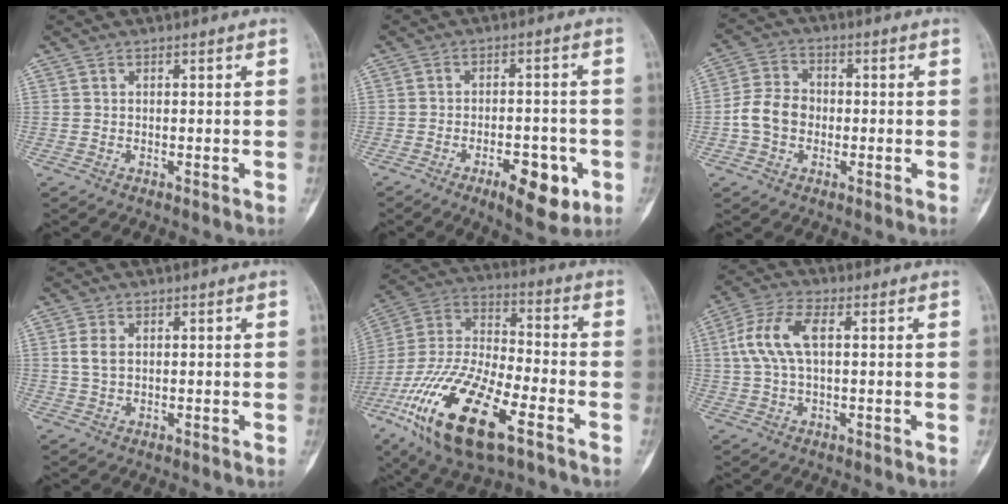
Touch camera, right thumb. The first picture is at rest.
{"total": 9.5, "force": [-4.2, 3.9, 7.6], "torque": [-0.095, 0.017, -0.055]}
{"total": 7.4, "force": [-1.3, 5.9, 4.3], "torque": [-0.070, 0.024, -0.034]}
{"total": 2.9, "force": [0.6, 1.8, 2.2], "torque": [-0.047, 0.000, 0.013]}
{"total": 24.8, "force": [-11.7, 9.5, 19.6], "torque": [-0.430, 0.024, -0.213]}
{"total": 9.0, "force": [1.4, 4.3, 7.8], "torque": [-0.173, 0.025, 0.025]}